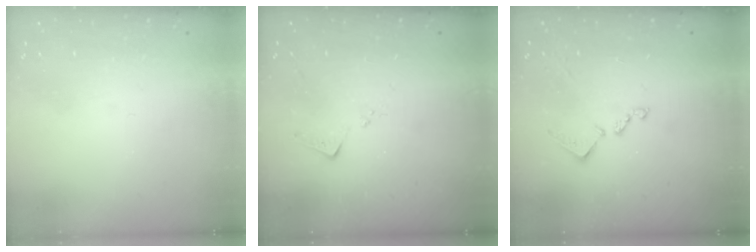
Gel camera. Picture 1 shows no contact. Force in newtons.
{"total": 7.6, "press": 7.6, "slide": 0.2}
{"total": 9.9, "press": 9.9, "slide": 0.5}